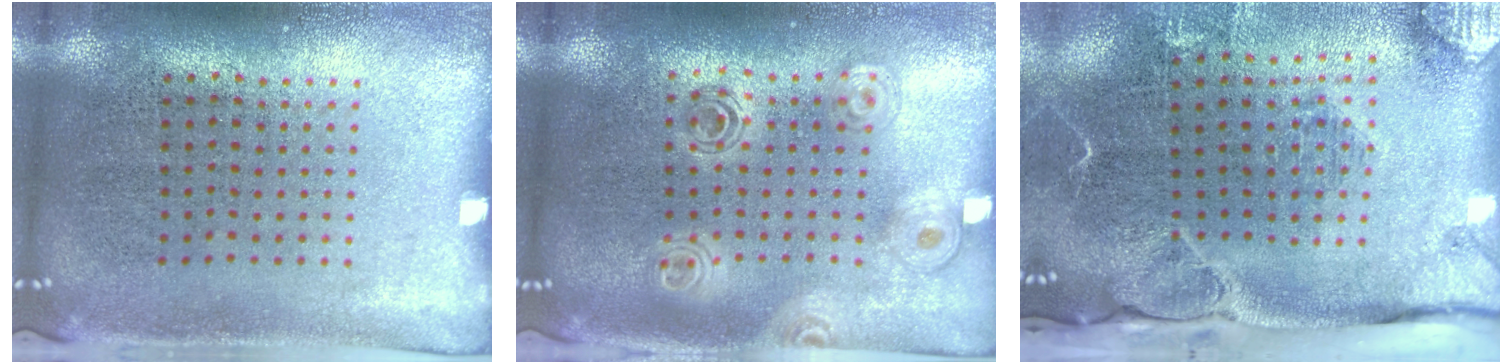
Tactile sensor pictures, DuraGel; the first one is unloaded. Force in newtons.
{"total": 1.6, "press": 1.4, "slide": 0.8}
{"total": 2.9, "press": 2.2, "slide": 1.8}